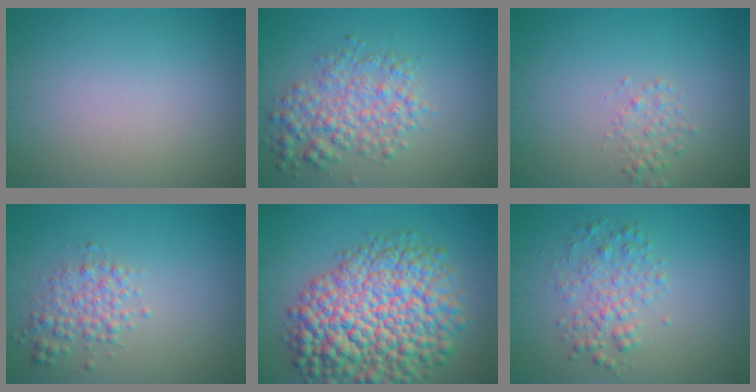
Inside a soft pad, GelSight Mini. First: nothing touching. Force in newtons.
{"total": 4.3, "press": 4.3, "slide": 0.1}
{"total": 1.4, "press": 1.4, "slide": 0.1}
{"total": 2.5, "press": 2.5, "slide": 0.0}
{"total": 13.0, "press": 12.9, "slide": 0.5}
{"total": 2.8, "press": 2.8, "slide": 0.0}